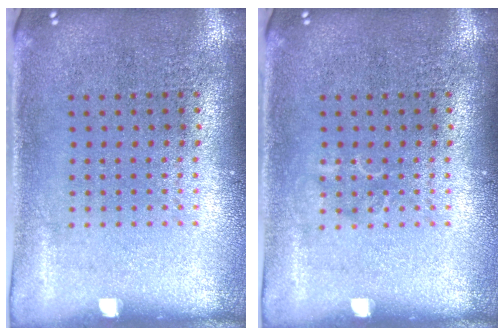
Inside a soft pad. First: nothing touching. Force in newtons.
{"total": 0.7, "press": 0.7, "slide": 0.2}